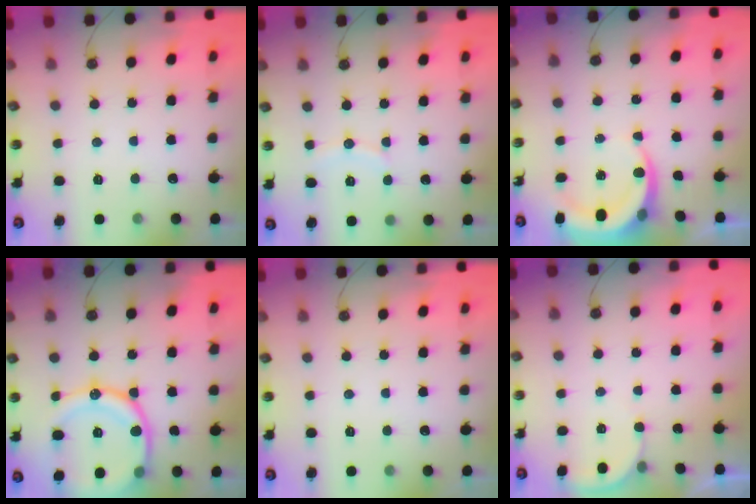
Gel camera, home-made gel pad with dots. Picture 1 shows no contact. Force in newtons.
{"total": 6.1, "press": 6.1, "slide": 0.3}
{"total": 6.3, "press": 6.3, "slide": 0.7}
{"total": 18.6, "press": 18.5, "slide": 2.1}
{"total": 0.0}
{"total": 2.6, "press": 2.6, "slide": 0.2}